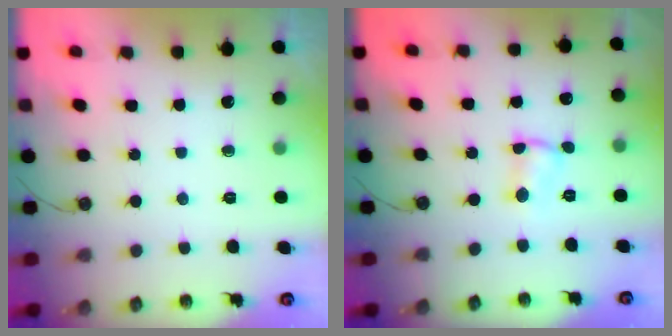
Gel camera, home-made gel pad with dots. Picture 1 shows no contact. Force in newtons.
{"total": 1.9, "press": 1.9, "slide": 0.4}